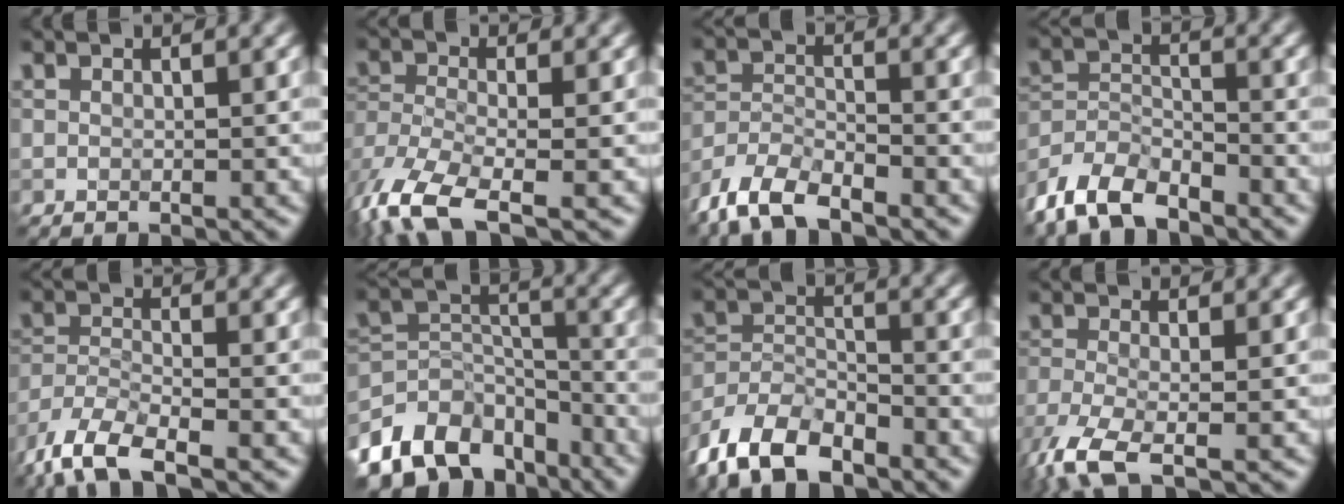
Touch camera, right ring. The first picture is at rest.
{"total": 8.1, "force": [-5.2, 3.0, 5.4], "torque": [-0.123, -0.020, -0.107]}
{"total": 5.7, "force": [-4.6, 1.9, 2.8], "torque": [-0.053, -0.006, -0.096]}
{"total": 6.1, "force": [-5.0, 2.4, 2.6], "torque": [-0.050, -0.006, -0.107]}
{"total": 7.1, "force": [-5.2, 2.3, 4.3], "torque": [-0.083, -0.011, -0.107]}
{"total": 9.3, "force": [-6.6, 5.3, 3.9], "torque": [-0.068, -0.002, -0.124]}
{"total": 7.9, "force": [-5.9, 3.4, 4.0], "torque": [-0.072, -0.003, -0.125]}
{"total": 5.6, "force": [-3.3, 1.7, 4.2], "torque": [-0.094, -0.015, -0.075]}